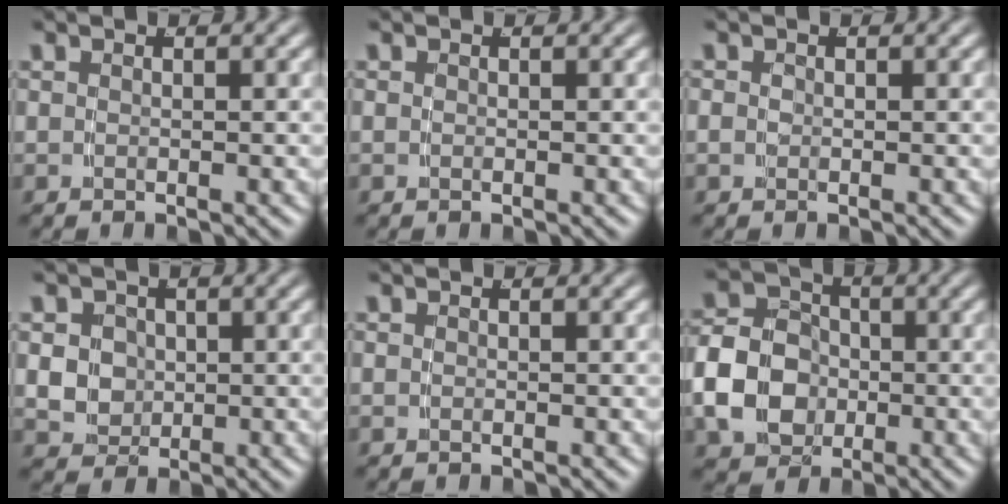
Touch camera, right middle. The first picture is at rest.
{"total": 0.0}
{"total": 0.5, "force": [-0.2, 0.4, 0.2], "torque": [-0.010, -0.007, -0.001]}
{"total": 6.7, "force": [0.1, 6.2, 2.6], "torque": [-0.067, -0.024, 0.008]}
{"total": 0.0}
{"total": 8.7, "force": [-1.6, 7.5, 4.3], "torque": [-0.091, -0.018, -0.026]}